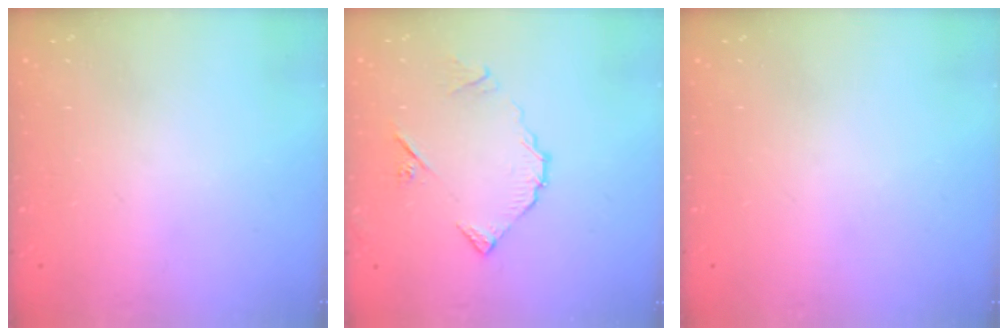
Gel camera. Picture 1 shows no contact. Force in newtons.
{"total": 9.1, "press": 9.1, "slide": 0.8}
{"total": 0.0}